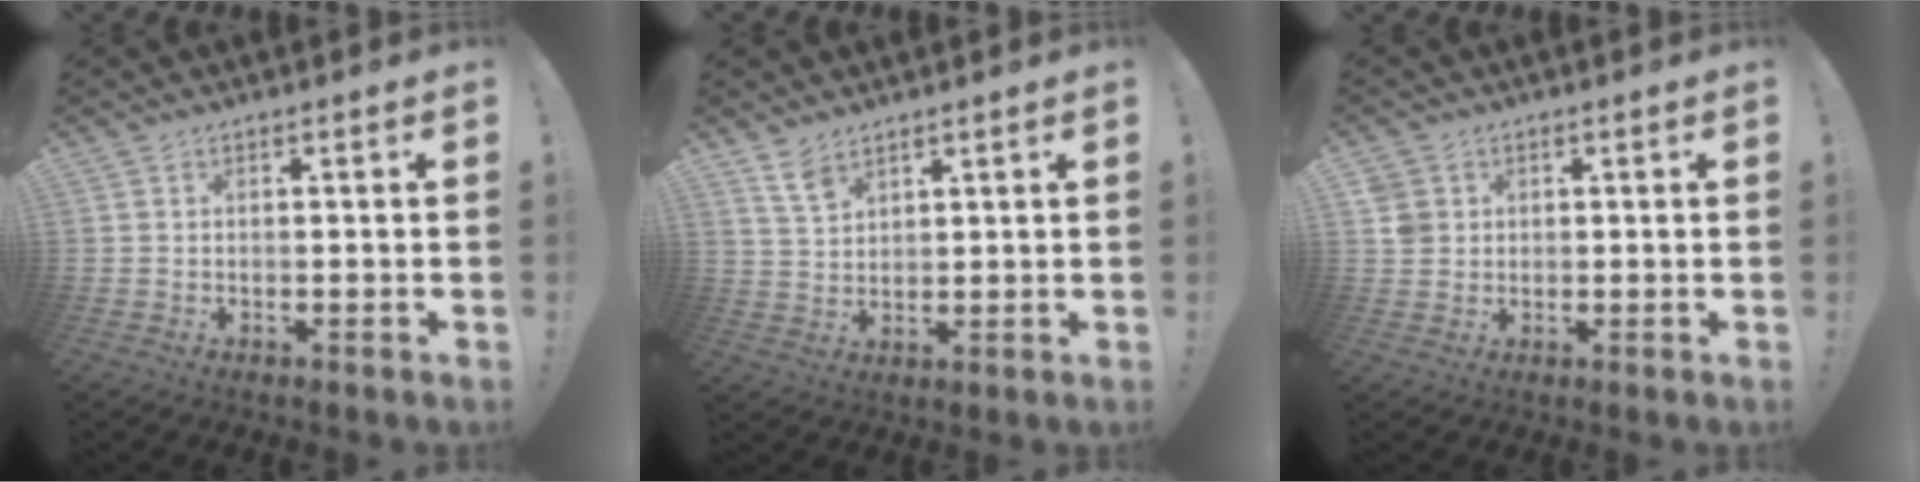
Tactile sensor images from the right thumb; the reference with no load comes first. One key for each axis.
{"total": 6.1, "fx": 4.5, "fy": 2.8, "fz": 2.8, "tx": -0.044, "ty": -0.025, "tz": 0.085}
{"total": 4.0, "fx": 1.2, "fy": 3.6, "fz": 1.1, "tx": -0.024, "ty": 0.002, "tz": 0.023}